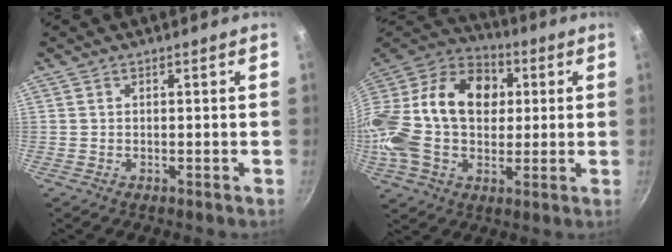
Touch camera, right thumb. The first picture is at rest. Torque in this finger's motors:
{"motor_torque": [2.55, 2.46, 1.52, -1.25, 0.37]}